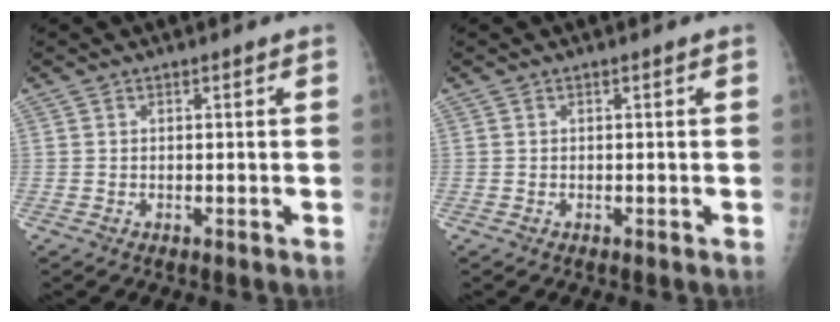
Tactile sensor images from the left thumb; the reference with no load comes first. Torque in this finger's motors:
{"motor_torque": [-0.01, 0.01, -0.07, -0.04, 0.00]}